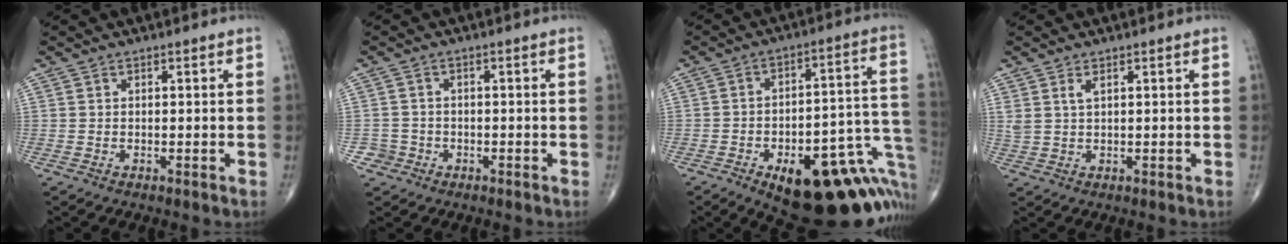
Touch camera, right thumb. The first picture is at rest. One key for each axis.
{"total": 2.5, "fx": -1.1, "fy": 2.2, "fz": -0.4, "tx": 0.020, "ty": 0.011, "tz": -0.026}
{"total": 26.3, "fx": -10.8, "fy": 11.0, "fz": 21.2, "tx": -0.187, "ty": 0.073, "tz": -0.131}
{"total": 2.3, "fx": 1.2, "fy": 0.9, "fz": 1.8, "tx": -0.044, "ty": 0.001, "tz": 0.032}